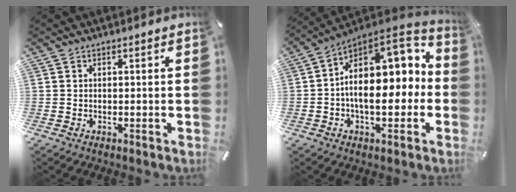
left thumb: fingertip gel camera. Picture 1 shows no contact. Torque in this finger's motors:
{"motor_torque": [1.54, 3.47, 2.30, -0.20, 0.29]}